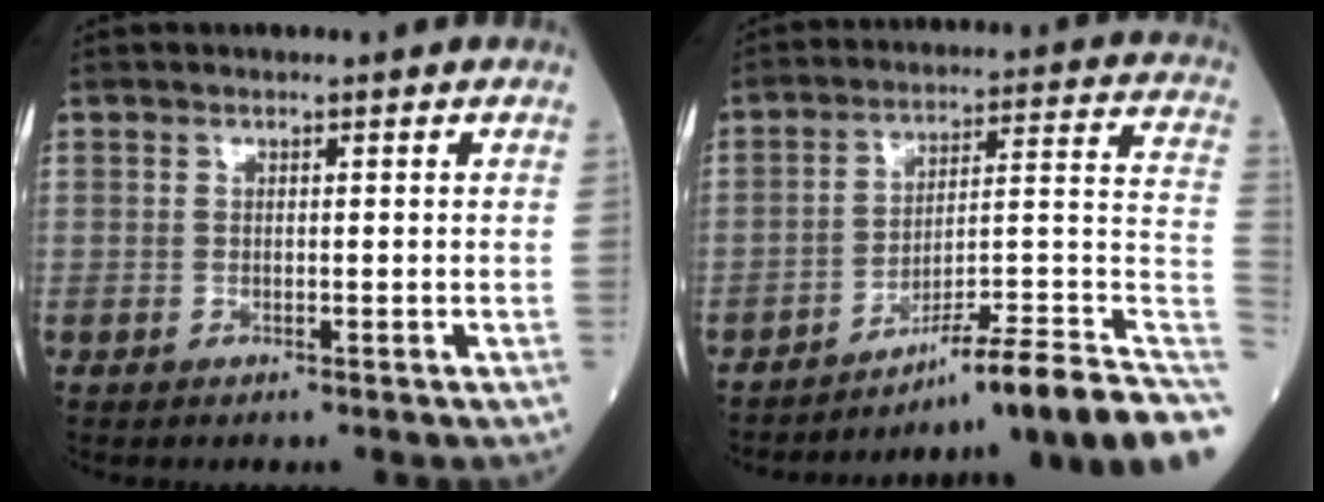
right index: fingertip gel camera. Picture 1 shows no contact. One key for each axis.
{"total": 18.7, "fx": -14.4, "fy": -1.2, "fz": 11.8, "tx": -0.098, "ty": 0.031, "tz": -0.218}